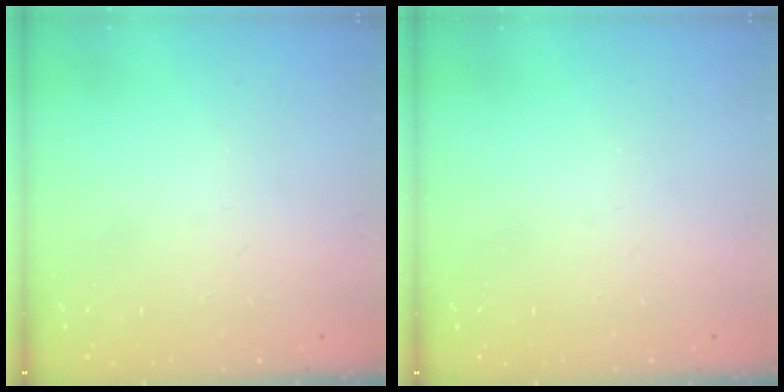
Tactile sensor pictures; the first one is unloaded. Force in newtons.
{"total": 0.0}